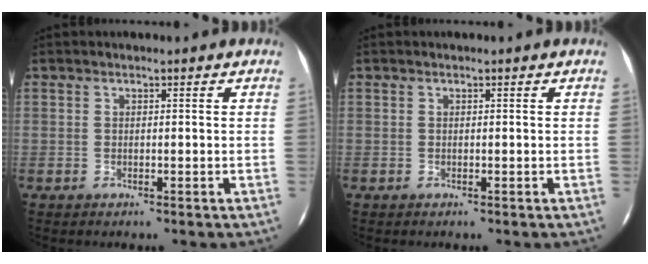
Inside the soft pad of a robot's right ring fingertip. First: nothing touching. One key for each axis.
{"total": 0.0}